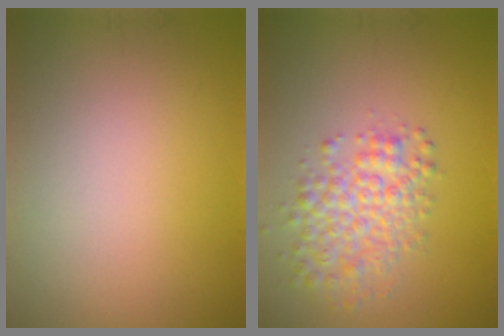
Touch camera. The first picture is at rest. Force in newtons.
{"total": 4.3, "press": 4.3, "slide": 0.1}